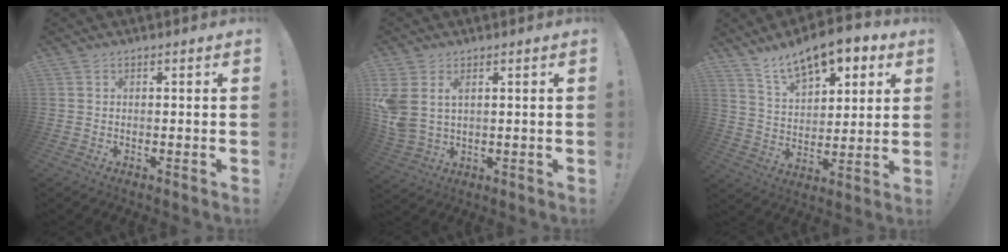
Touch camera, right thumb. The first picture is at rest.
{"total": 6.2, "force": [2.7, 3.9, 4.0], "torque": [-0.080, -0.014, 0.052]}
{"total": 13.8, "force": [10.1, 6.2, 7.1], "torque": [-0.111, -0.069, 0.180]}